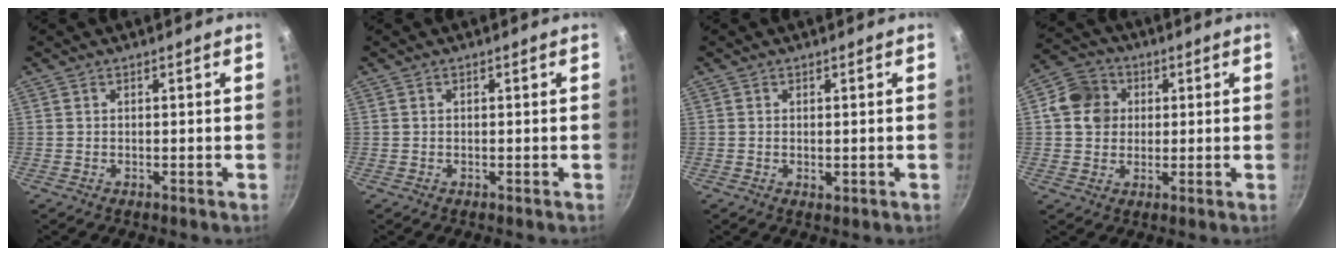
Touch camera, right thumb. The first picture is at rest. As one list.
[{"total": 0.0}, {"total": 1.0, "force": [-0.1, 0.6, 0.8], "torque": [-0.013, -0.002, 0.000]}, {"total": 8.2, "force": [1.5, 7.3, 3.5], "torque": [-0.034, 0.010, 0.012]}]